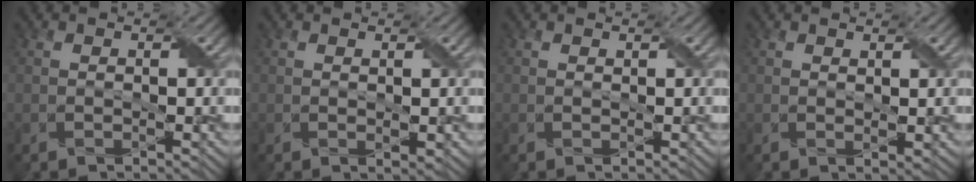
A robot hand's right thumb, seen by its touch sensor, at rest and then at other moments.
{"total": 0.8, "force": [0.3, 0.3, 0.6], "torque": [-0.010, -0.002, 0.008]}
{"total": 0.0}
{"total": 0.9, "force": [0.7, 0.3, 0.6], "torque": [-0.014, -0.003, 0.016]}